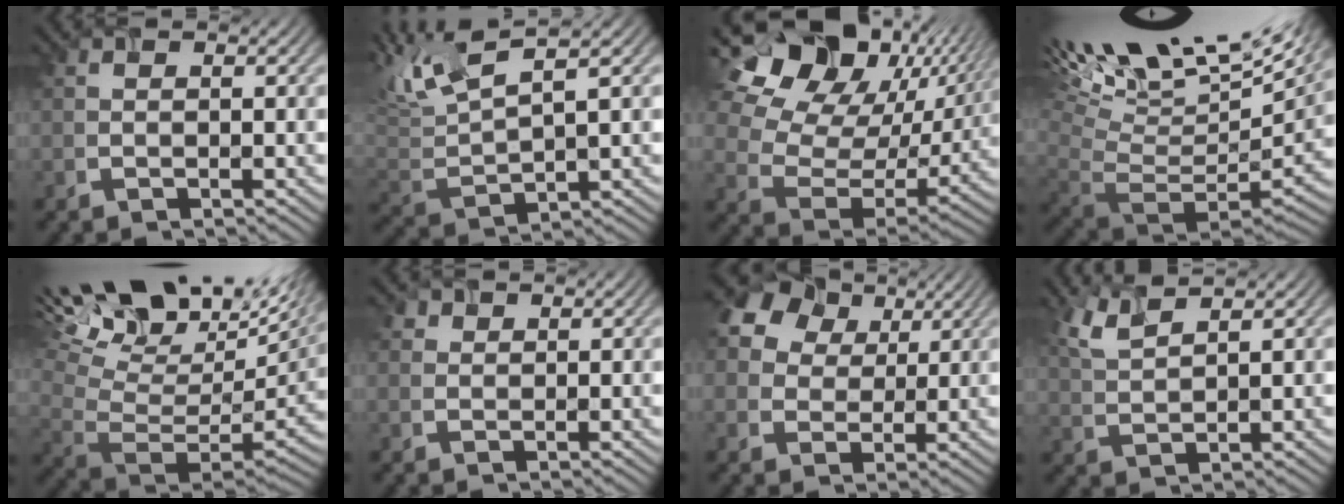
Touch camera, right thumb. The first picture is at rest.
{"total": 8.3, "force": [3.8, 2.3, 7.0], "torque": [-0.158, 0.020, 0.069]}
{"total": 17.4, "force": [7.8, 10.8, 11.2], "torque": [-0.212, 0.035, 0.132]}
{"total": 14.8, "force": [6.2, 4.7, 12.6], "torque": [-0.215, 0.036, 0.128]}
{"total": 16.1, "force": [5.6, 7.1, 13.3], "torque": [-0.220, 0.013, 0.117]}
{"total": 1.9, "force": [1.2, 1.3, 0.7], "torque": [-0.021, 0.001, 0.025]}
{"total": 12.2, "force": [6.1, 8.4, 6.4], "torque": [-0.163, 0.045, 0.099]}
{"total": 3.5, "force": [2.3, 0.7, 2.4], "torque": [-0.068, 0.004, 0.057]}